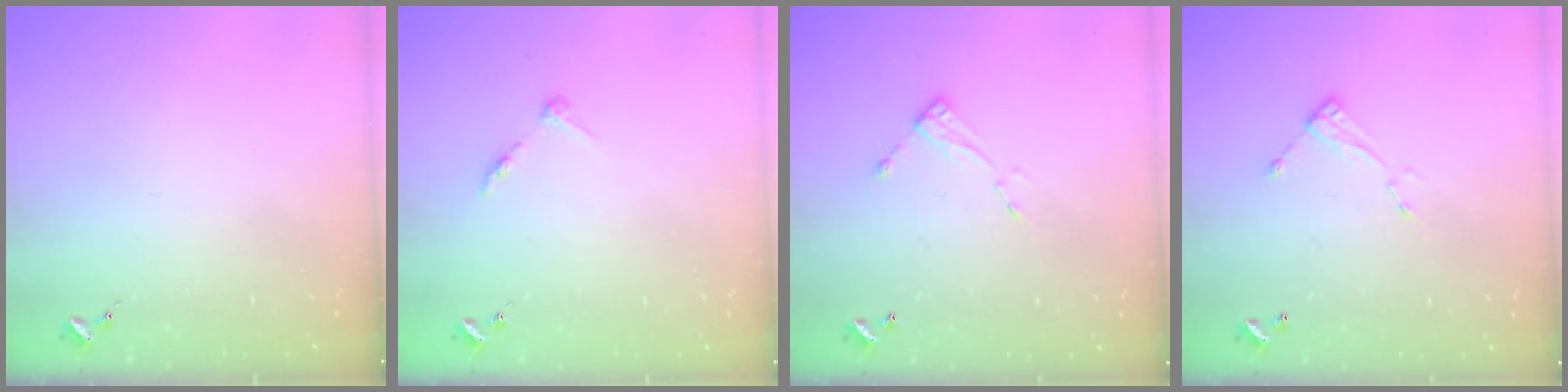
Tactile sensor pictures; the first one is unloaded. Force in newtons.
{"total": 5.2, "press": 5.2, "slide": 0.6}
{"total": 6.1, "press": 6.1, "slide": 0.2}
{"total": 6.1, "press": 6.1, "slide": 0.2}